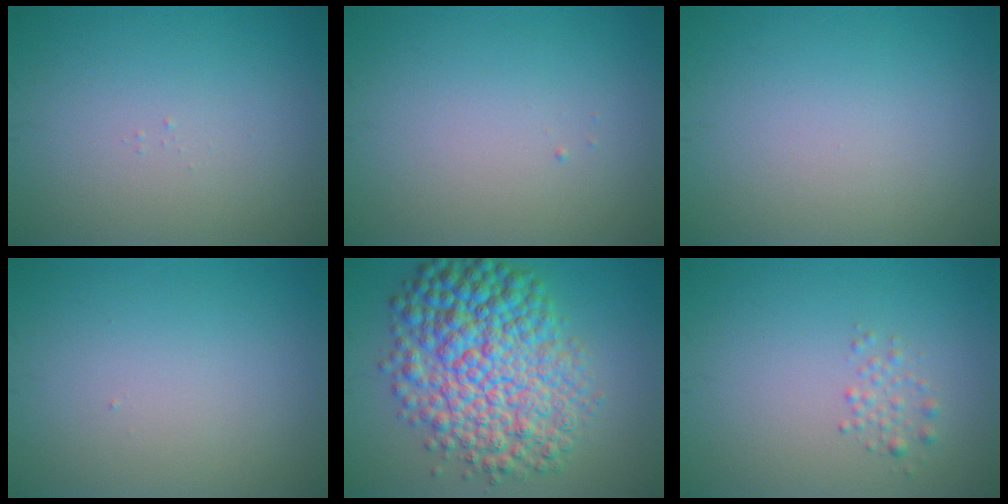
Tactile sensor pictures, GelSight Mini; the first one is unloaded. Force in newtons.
{"total": 0.0}
{"total": 0.0}
{"total": 0.0}
{"total": 11.0, "press": 11.0, "slide": 0.1}
{"total": 1.2, "press": 1.1, "slide": 0.1}